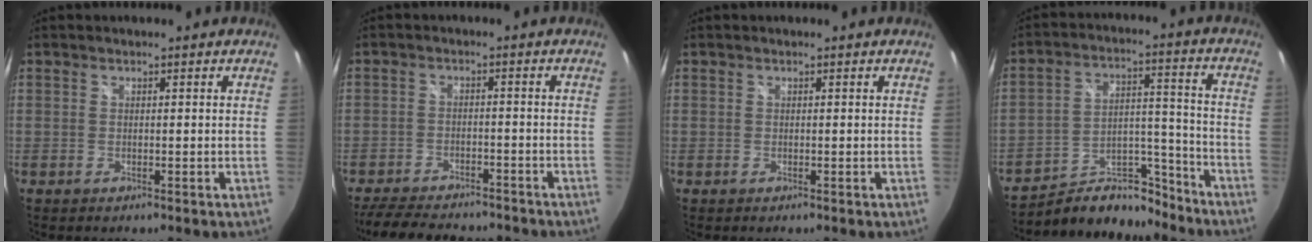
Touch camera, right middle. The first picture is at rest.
{"total": 11.2, "force": [-9.7, 3.7, 4.1], "torque": [-0.106, 0.003, -0.149]}
{"total": 0.0}
{"total": 14.5, "force": [-12.6, 5.9, 4.2], "torque": [-0.071, 0.041, -0.184]}